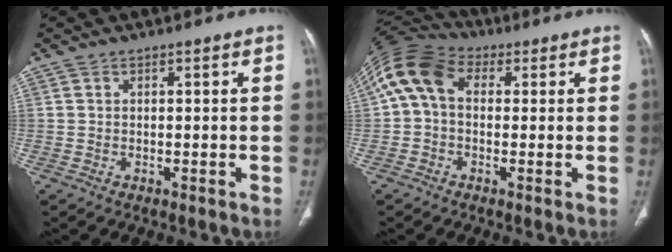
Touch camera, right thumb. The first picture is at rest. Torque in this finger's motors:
{"motor_torque": [0.62, 0.62, 0.44, -0.23, 0.13]}